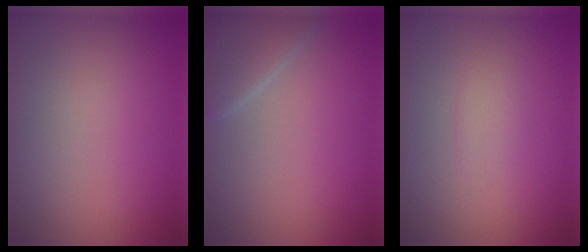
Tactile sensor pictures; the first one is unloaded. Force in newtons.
{"total": 2.7, "press": 2.6, "slide": 0.2}
{"total": 0.9, "press": 0.9, "slide": 0.0}